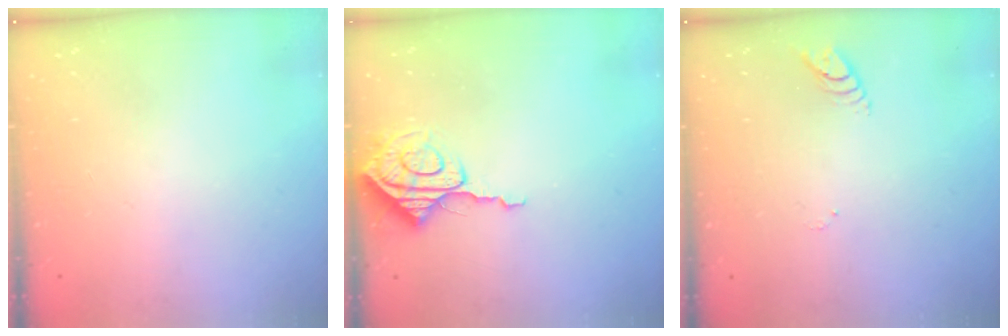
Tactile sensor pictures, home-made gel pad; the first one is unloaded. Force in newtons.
{"total": 8.5, "press": 8.5, "slide": 0.5}
{"total": 3.8, "press": 3.8, "slide": 0.3}